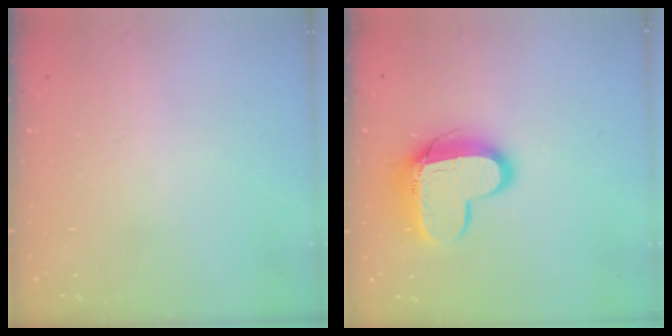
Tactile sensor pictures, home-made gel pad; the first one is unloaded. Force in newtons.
{"total": 12.9, "press": 12.9, "slide": 1.1}